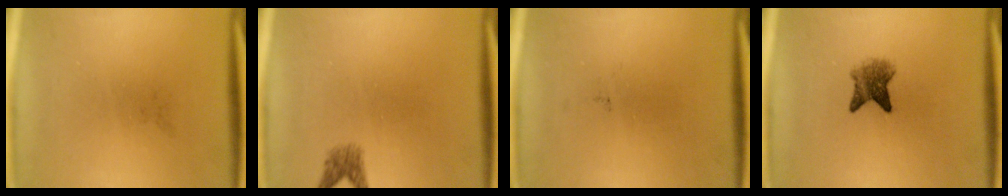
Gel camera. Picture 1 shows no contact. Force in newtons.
{"total": 1.8}
{"total": 0.0}
{"total": 4.2}